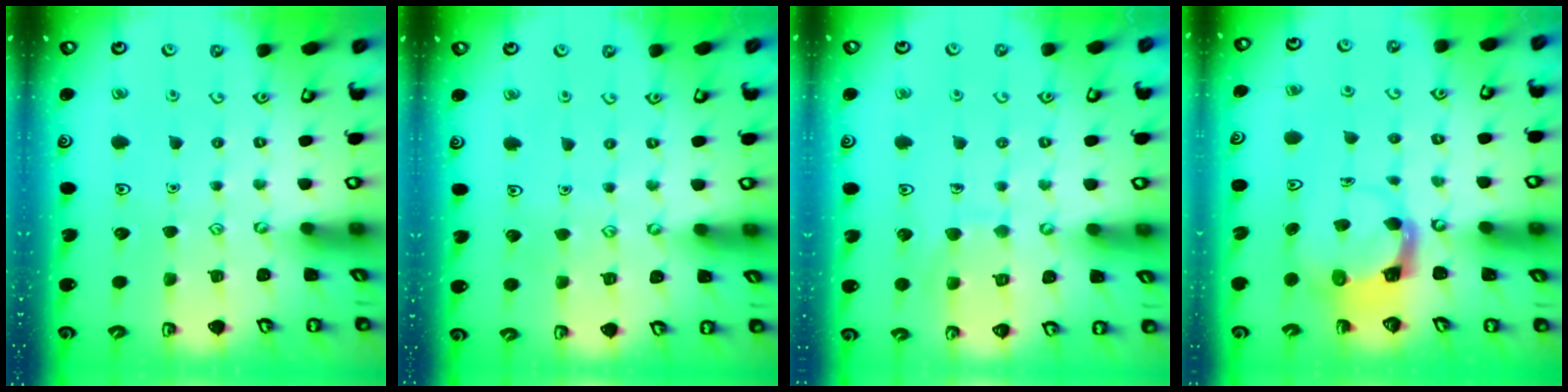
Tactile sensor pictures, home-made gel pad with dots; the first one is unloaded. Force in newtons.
{"total": 3.8, "press": 3.8, "slide": 0.3}
{"total": 7.4, "press": 7.4, "slide": 0.4}
{"total": 3.6, "press": 3.6, "slide": 0.4}